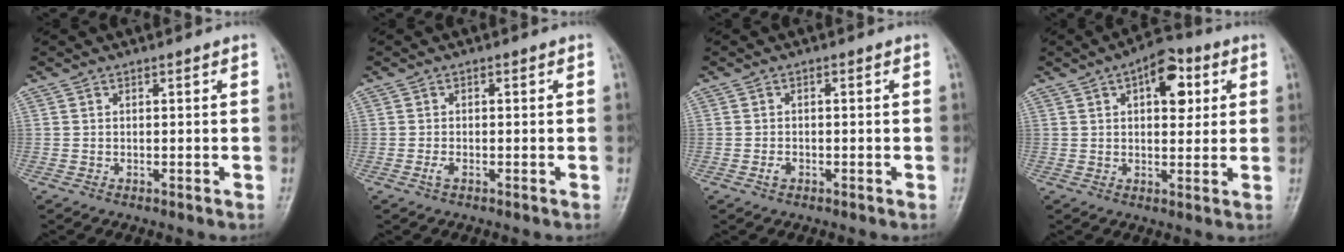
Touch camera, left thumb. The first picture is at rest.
{"total": 1.3, "force": [-0.6, 0.5, 1.0], "torque": [-0.025, 0.000, -0.012]}
{"total": 1.5, "force": [-0.7, 1.0, 0.9], "torque": [-0.015, 0.004, -0.014]}
{"total": 9.0, "force": [3.3, 4.8, 6.9], "torque": [-0.064, 0.000, 0.038]}